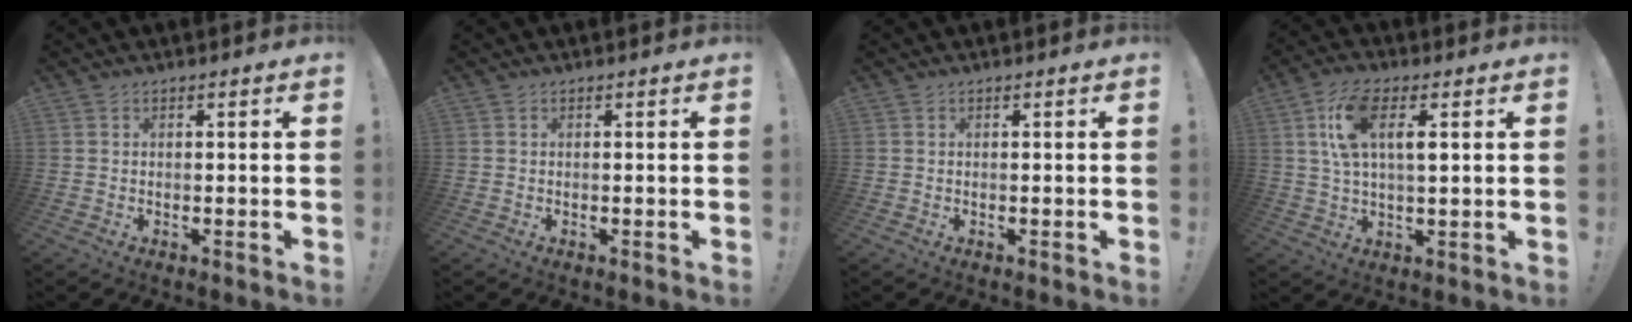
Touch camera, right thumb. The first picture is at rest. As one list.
[{"total": 0.0}, {"total": 0.0}, {"total": 10.7, "force": [3.3, 4.6, 9.1], "torque": [-0.165, 0.001, 0.061]}]